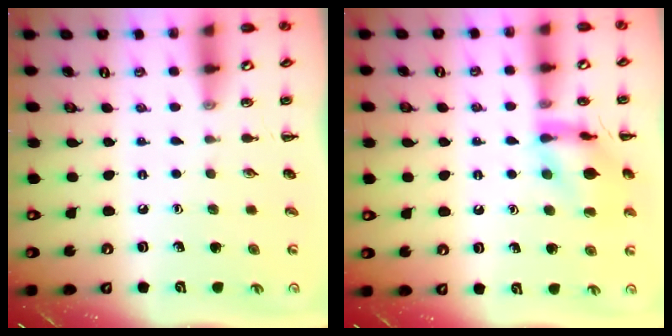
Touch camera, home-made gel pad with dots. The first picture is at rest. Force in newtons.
{"total": 12.4, "press": 12.4, "slide": 0.6}